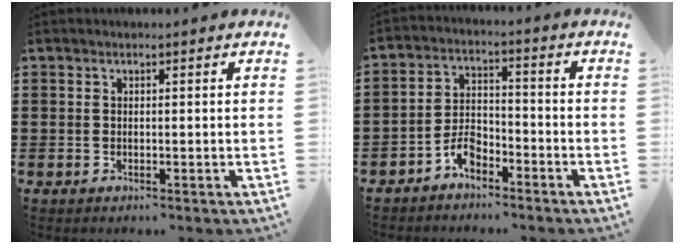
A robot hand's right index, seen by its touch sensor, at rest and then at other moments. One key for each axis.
{"total": 4.5, "fx": -3.4, "fy": 2.1, "fz": 2.1, "tx": -0.046, "ty": 0.008, "tz": -0.065}